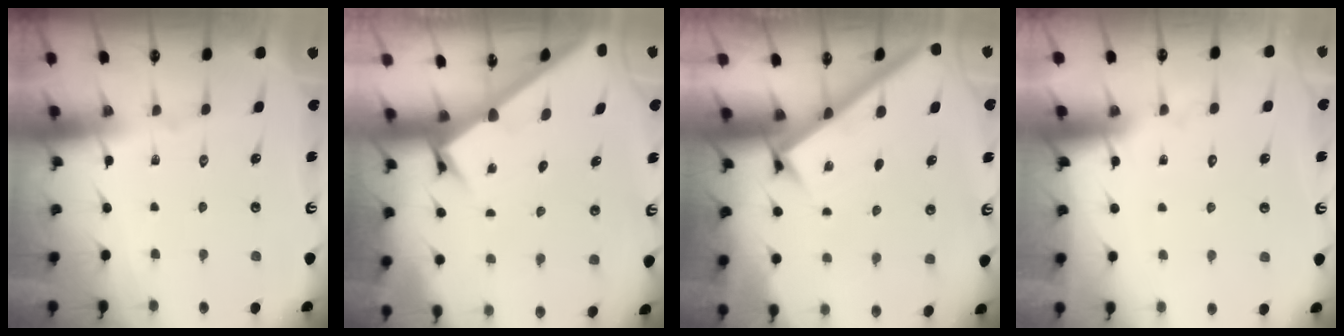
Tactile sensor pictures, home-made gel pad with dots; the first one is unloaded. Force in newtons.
{"total": 2.4, "press": 2.4, "slide": 0.3}
{"total": 2.4, "press": 2.4, "slide": 0.3}
{"total": 2.0, "press": 2.0, "slide": 0.0}